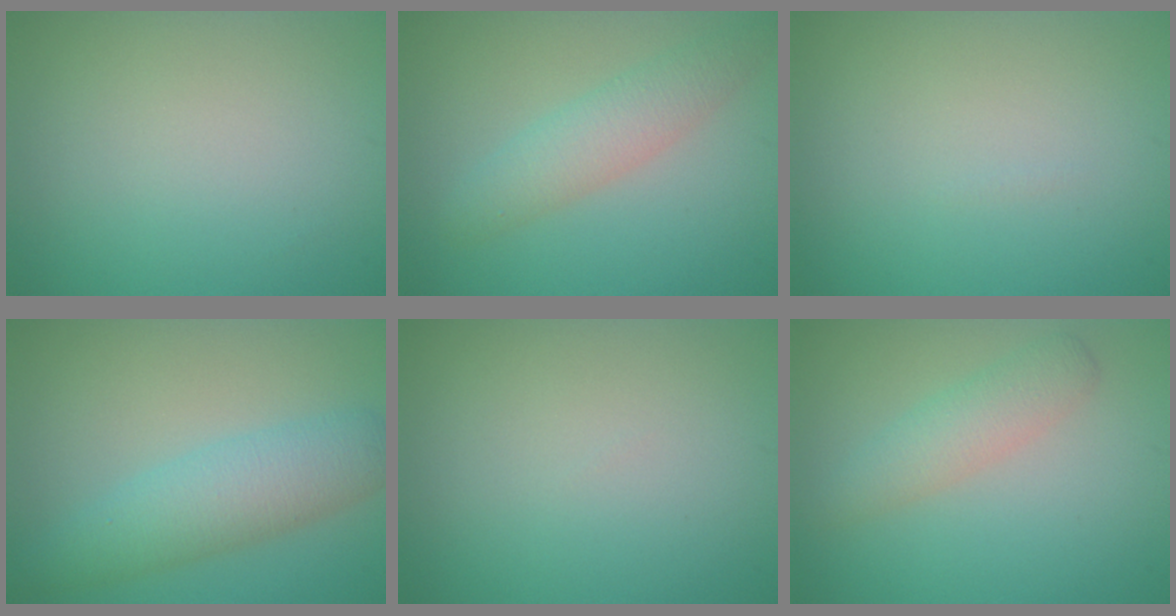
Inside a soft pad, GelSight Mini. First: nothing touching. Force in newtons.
{"total": 3.4, "press": 3.4, "slide": 0.1}
{"total": 0.0}
{"total": 5.0, "press": 5.0, "slide": 0.1}
{"total": 0.0}
{"total": 2.8, "press": 2.8, "slide": 0.1}